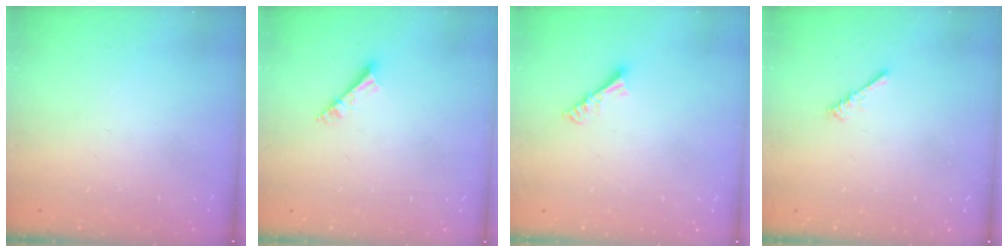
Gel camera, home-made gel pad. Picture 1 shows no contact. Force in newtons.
{"total": 4.1, "press": 4.1, "slide": 0.2}
{"total": 4.7, "press": 4.7, "slide": 0.0}
{"total": 0.0}